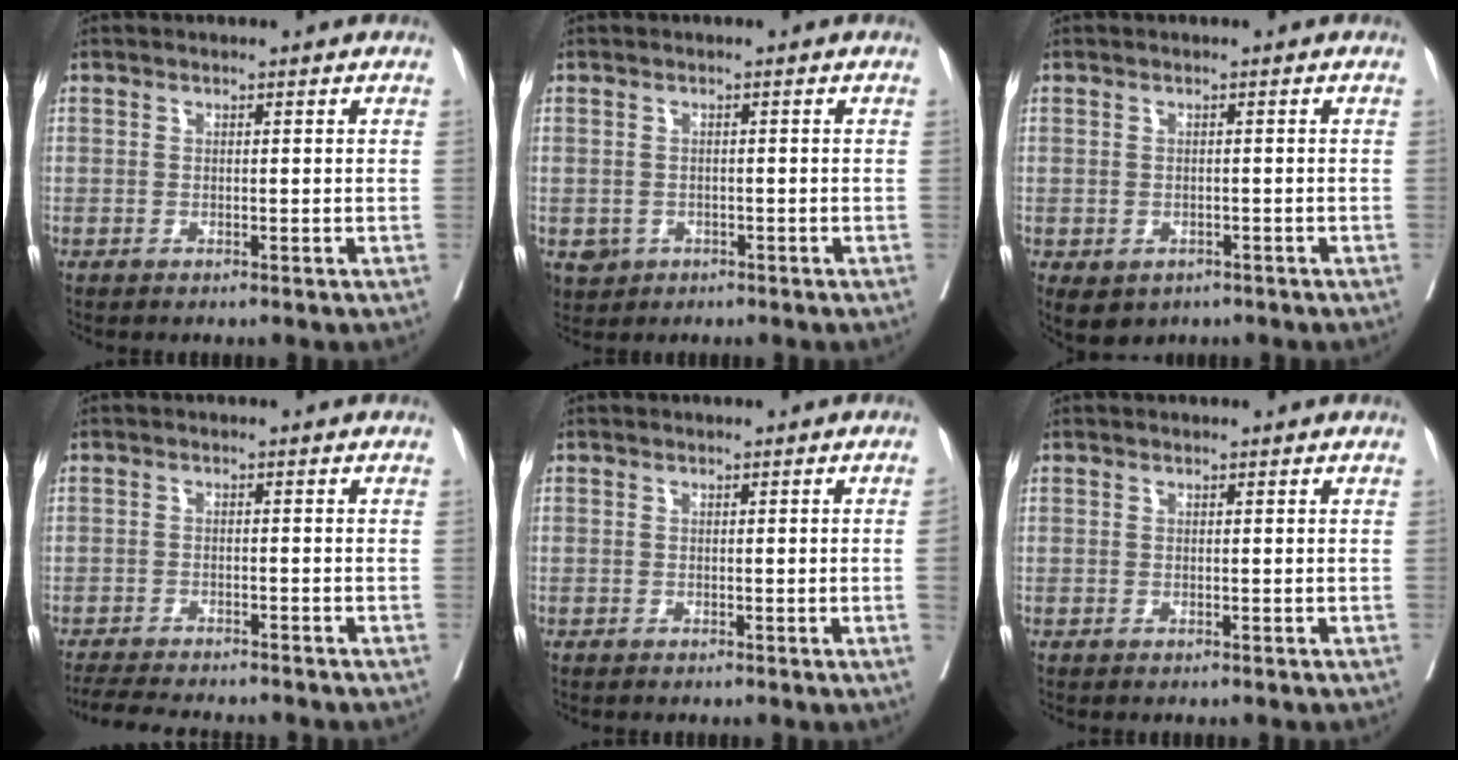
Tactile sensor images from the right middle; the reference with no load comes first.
{"total": 3.0, "force": [-1.2, 2.7, 0.6], "torque": [-0.009, 0.002, -0.013]}
{"total": 4.3, "force": [-2.6, 3.0, 1.6], "torque": [-0.020, -0.001, -0.029]}
{"total": 9.7, "force": [-8.9, 1.3, 3.8], "torque": [-0.054, -0.013, -0.128]}
{"total": 1.2, "force": [-0.1, -0.4, 1.1], "torque": [-0.012, -0.002, 0.001]}
{"total": 0.0}